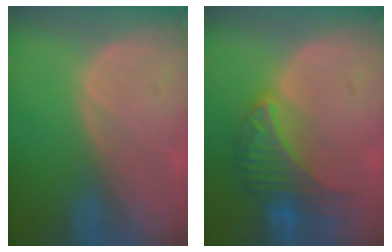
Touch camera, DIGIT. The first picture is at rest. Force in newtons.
{"total": 7.7, "press": 7.7, "slide": 0.3}